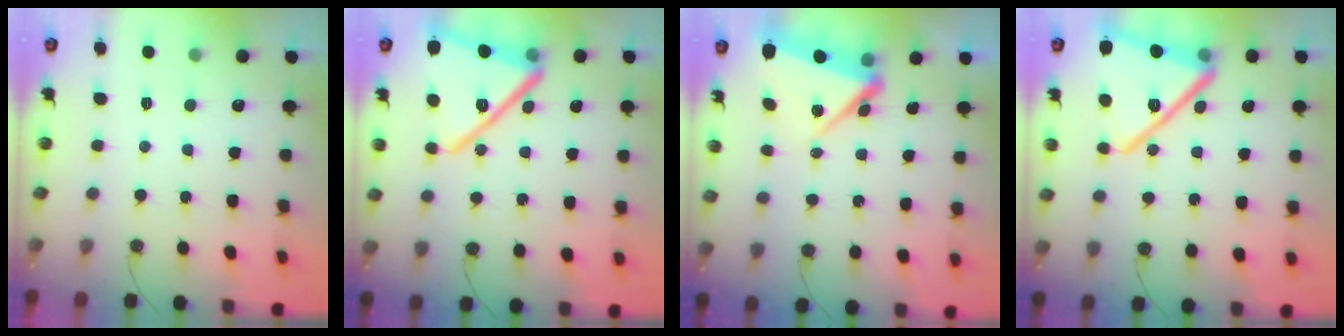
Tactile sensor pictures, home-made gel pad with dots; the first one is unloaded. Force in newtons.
{"total": 23.1, "press": 23.1, "slide": 1.8}
{"total": 7.3, "press": 7.0, "slide": 1.9}
{"total": 23.1, "press": 23.1, "slide": 1.8}